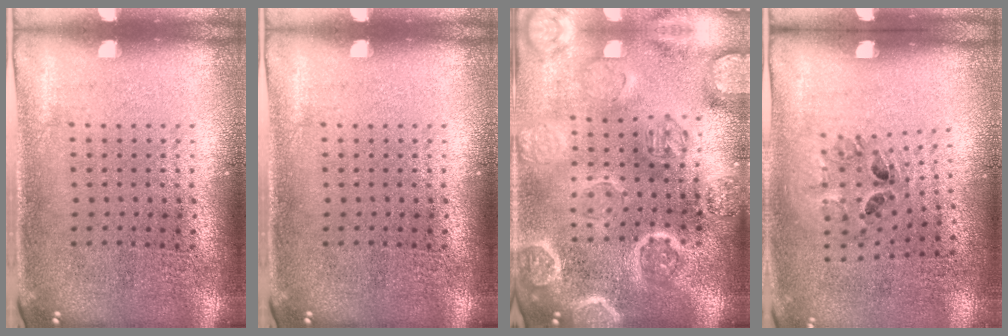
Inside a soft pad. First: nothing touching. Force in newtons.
{"total": 0.0}
{"total": 4.1, "press": 3.8, "slide": 1.6}
{"total": 1.3, "press": 0.7, "slide": 1.2}